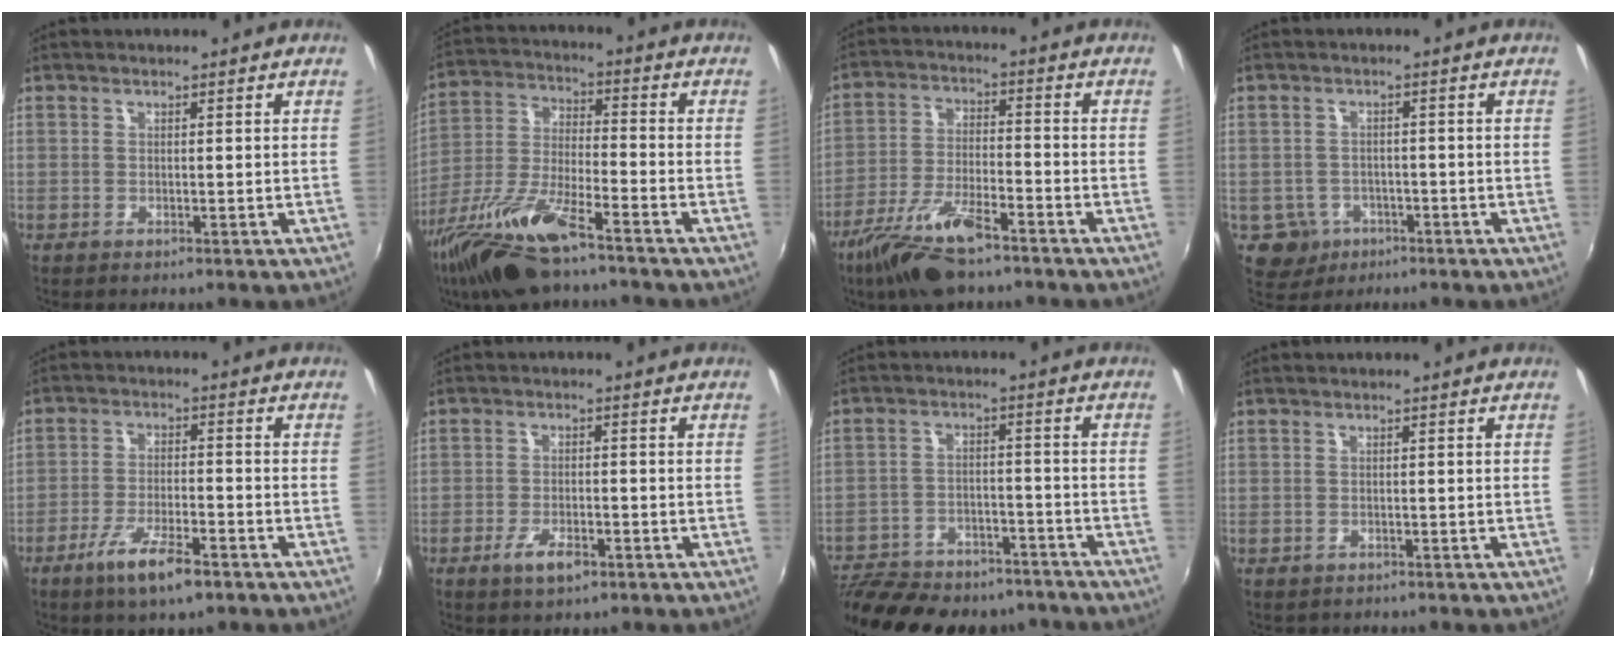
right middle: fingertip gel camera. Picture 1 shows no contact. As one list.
[{"total": 15.4, "force": [-10.9, 3.2, 10.4], "torque": [-0.224, -0.027, -0.213]}, {"total": 12.1, "force": [-8.7, 3.4, 7.7], "torque": [-0.166, -0.020, -0.163]}, {"total": 5.1, "force": [-2.3, 4.4, 0.9], "torque": [-0.030, 0.005, -0.030]}, {"total": 8.7, "force": [-5.5, 2.0, 6.4], "torque": [-0.137, -0.015, -0.099]}, {"total": 4.9, "force": [-2.9, 2.0, 3.5], "torque": [-0.080, -0.009, -0.052]}, {"total": 22.1, "force": [-18.5, 8.4, 8.8], "torque": [-0.192, 0.000, -0.255]}, {"total": 1.1, "force": [-0.8, 0.8, 0.2], "torque": [-0.009, -0.003, -0.010]}]